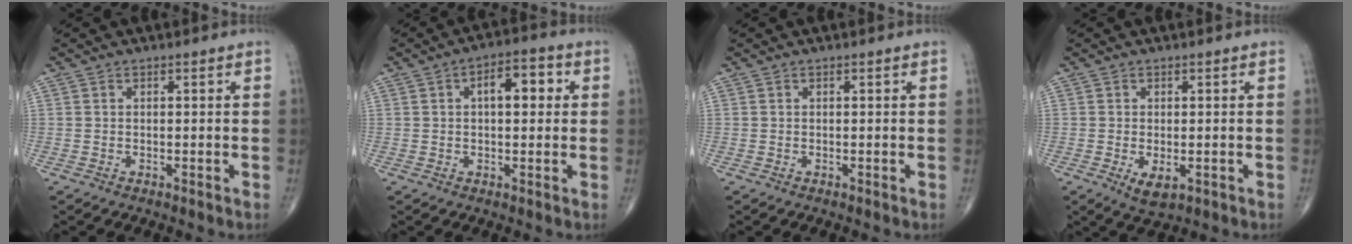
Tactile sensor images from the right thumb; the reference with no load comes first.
{"total": 7.5, "force": [1.6, 3.6, 6.3], "torque": [-0.075, 0.014, 0.017]}
{"total": 0.0}
{"total": 3.6, "force": [-1.1, 1.8, 2.9], "torque": [-0.047, -0.009, -0.010]}